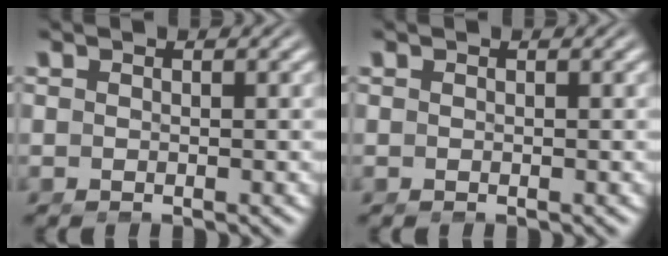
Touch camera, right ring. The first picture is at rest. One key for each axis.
{"total": 0.0}